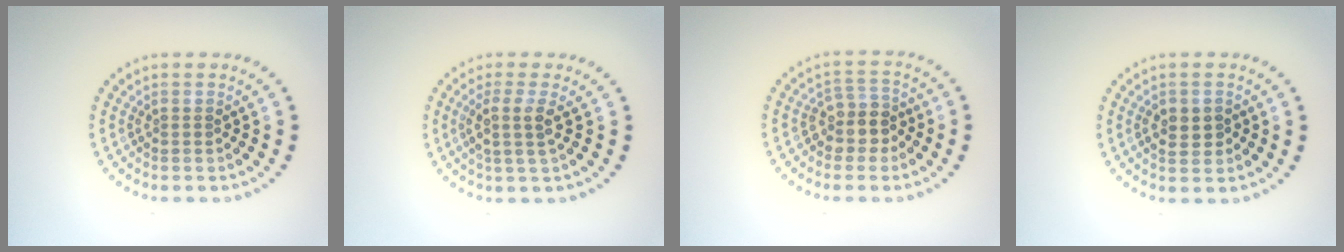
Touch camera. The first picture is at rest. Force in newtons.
{"total": 2.5, "press": 2.0, "slide": 1.5}
{"total": 2.9, "press": 2.4, "slide": 1.5}
{"total": 2.3, "press": 2.3, "slide": 0.3}